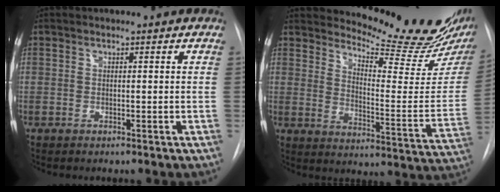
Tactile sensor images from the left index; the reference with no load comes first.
{"total": 19.2, "force": [17.6, 1.6, 7.5], "torque": [-0.112, -0.113, 0.219]}